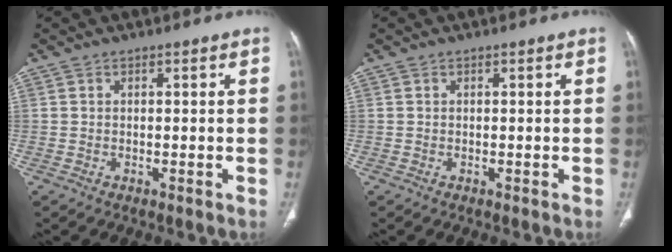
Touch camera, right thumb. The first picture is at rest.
{"total": 0.0}